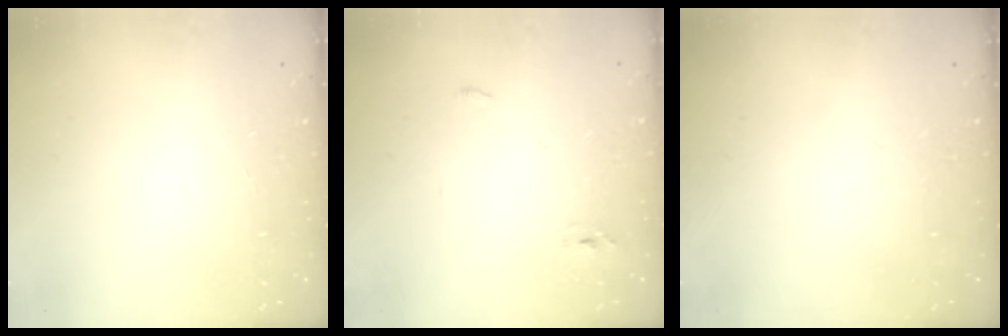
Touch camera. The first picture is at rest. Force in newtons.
{"total": 2.7, "press": 2.6, "slide": 0.8}
{"total": 0.0}